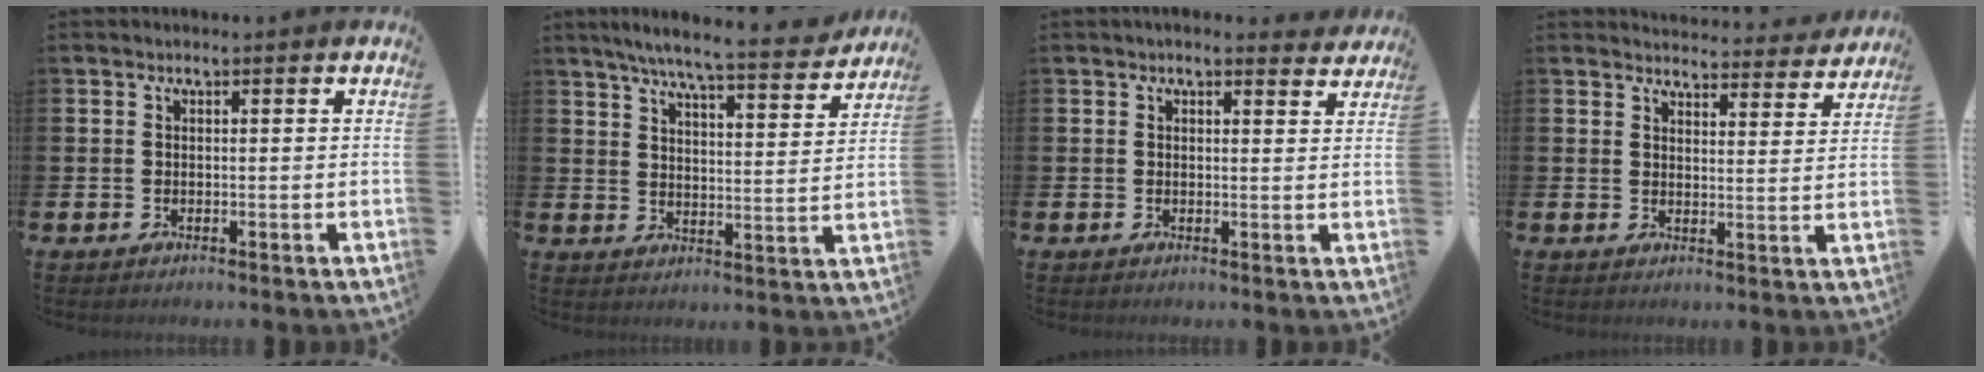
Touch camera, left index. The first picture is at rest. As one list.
[{"total": 7.1, "force": [6.6, 0.1, 2.8], "torque": [-0.065, -0.043, 0.110]}, {"total": 1.9, "force": [1.8, 0.4, 0.2], "torque": [0.000, -0.007, 0.031]}, {"total": 4.4, "force": [4.3, 0.5, 0.1], "torque": [-0.005, -0.031, 0.076]}]